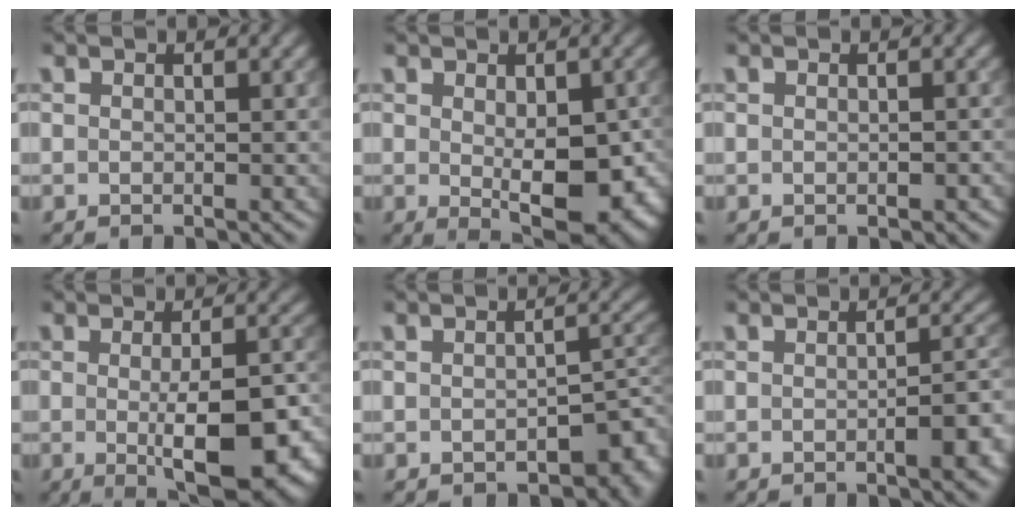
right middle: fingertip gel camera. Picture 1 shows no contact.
{"total": 8.0, "force": [-1.4, 3.8, 6.9], "torque": [-0.106, -0.025, -0.004]}
{"total": 0.7, "force": [-0.3, 0.2, 0.6], "torque": [-0.010, 0.000, -0.002]}
{"total": 9.7, "force": [-2.1, 3.3, 8.9], "torque": [-0.127, -0.021, -0.023]}
{"total": 3.8, "force": [-1.9, 1.9, 2.7], "torque": [-0.025, -0.001, -0.023]}
{"total": 3.8, "force": [-1.2, 1.0, 3.5], "torque": [-0.044, 0.003, -0.018]}